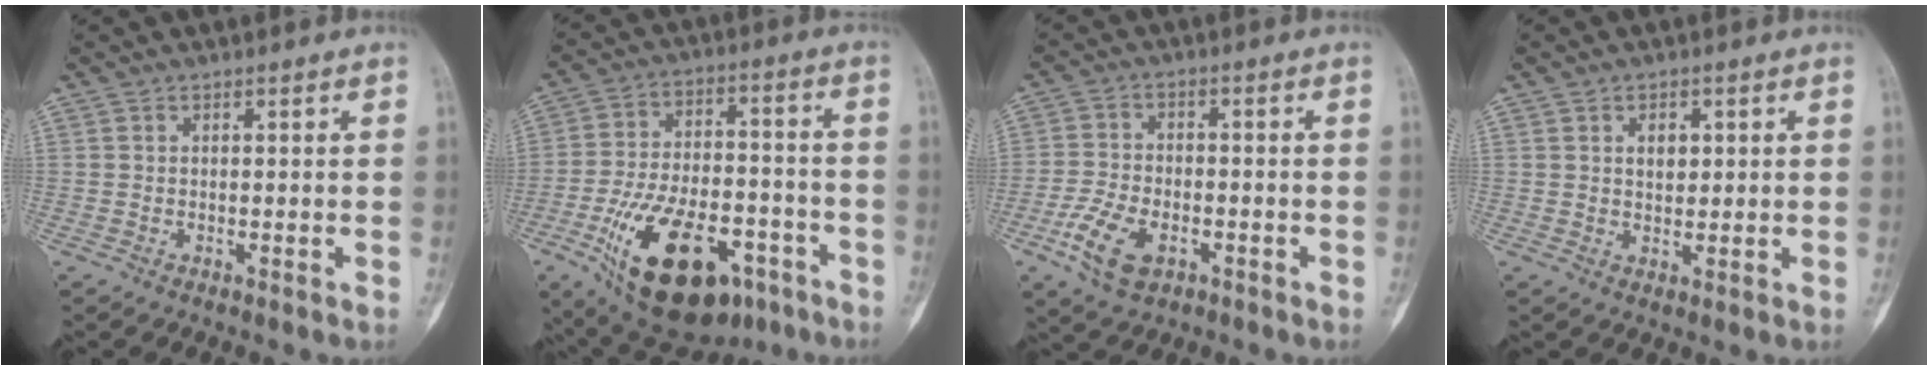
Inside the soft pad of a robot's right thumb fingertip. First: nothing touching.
{"total": 23.9, "force": [-11.4, 12.2, 17.1], "torque": [-0.298, 0.040, -0.172]}
{"total": 9.0, "force": [-4.0, 5.1, 6.2], "torque": [-0.125, 0.009, -0.075]}
{"total": 3.0, "force": [0.9, 2.0, 2.0], "torque": [-0.015, -0.002, 0.015]}